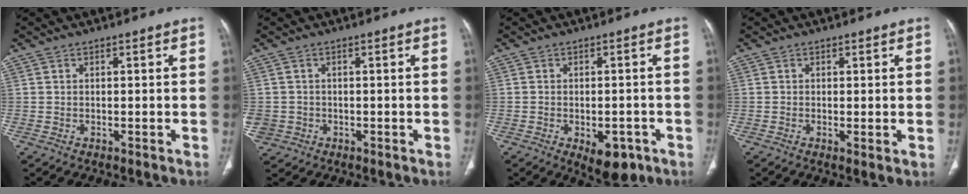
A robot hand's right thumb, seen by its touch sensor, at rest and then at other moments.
{"total": 5.9, "force": [-1.7, 5.2, 2.1], "torque": [-0.071, 0.009, -0.020]}
{"total": 7.0, "force": [-3.3, 3.8, 4.9], "torque": [-0.052, 0.010, -0.033]}
{"total": 1.4, "force": [-0.1, 0.3, 1.4], "torque": [-0.030, -0.008, -0.004]}